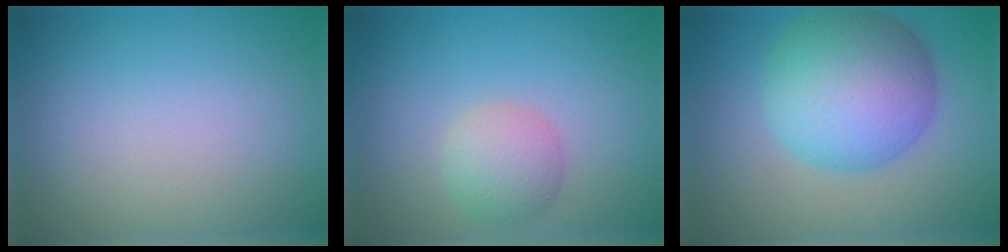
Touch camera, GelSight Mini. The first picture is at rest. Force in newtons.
{"total": 2.9, "press": 2.9, "slide": 0.1}
{"total": 9.8, "press": 9.8, "slide": 0.2}